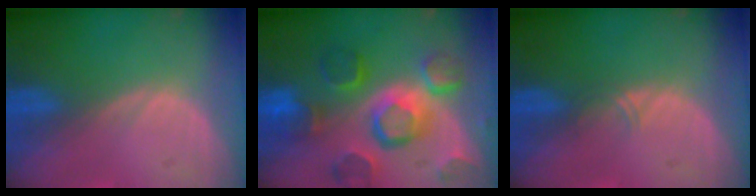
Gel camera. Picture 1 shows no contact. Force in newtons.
{"total": 12.1, "press": 10.4, "slide": 6.1}
{"total": 1.1, "press": 1.0, "slide": 0.6}